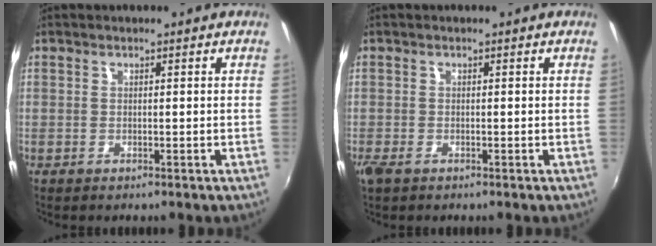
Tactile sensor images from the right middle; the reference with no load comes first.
{"total": 2.0, "force": [-1.3, 0.9, 1.2], "torque": [-0.025, -0.007, -0.024]}